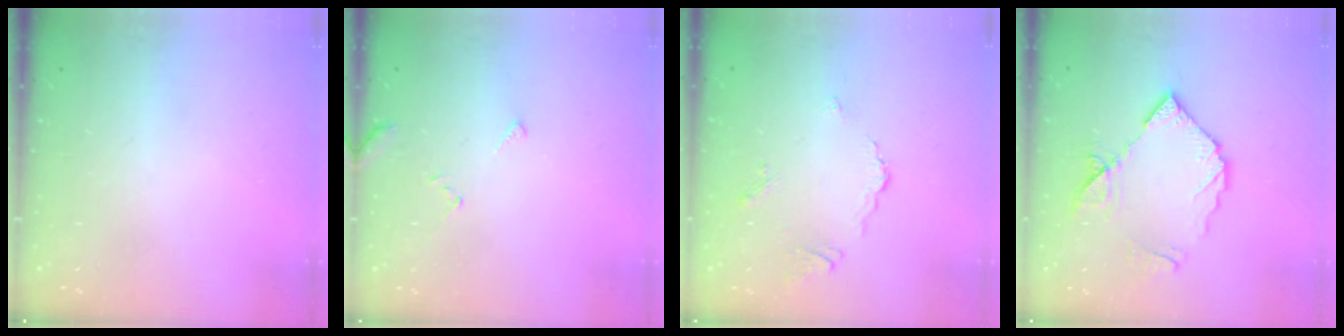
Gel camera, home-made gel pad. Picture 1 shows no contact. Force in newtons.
{"total": 2.8, "press": 2.8, "slide": 0.2}
{"total": 3.4, "press": 3.4, "slide": 0.6}
{"total": 11.4, "press": 11.3, "slide": 1.2}